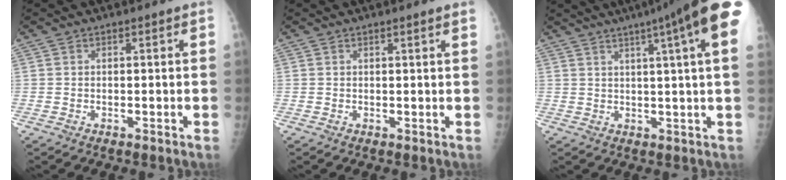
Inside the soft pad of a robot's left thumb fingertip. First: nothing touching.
{"total": 1.6, "force": [1.2, -0.1, 1.0], "torque": [-0.010, 0.002, 0.016]}
{"total": 17.6, "force": [9.2, 1.4, 14.9], "torque": [-0.209, 0.006, 0.103]}